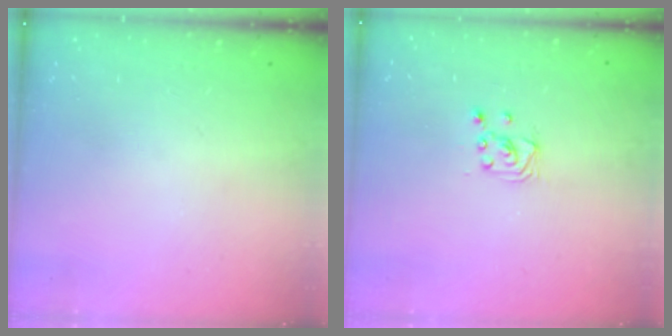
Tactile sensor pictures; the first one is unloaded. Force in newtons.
{"total": 2.5, "press": 2.5, "slide": 0.2}